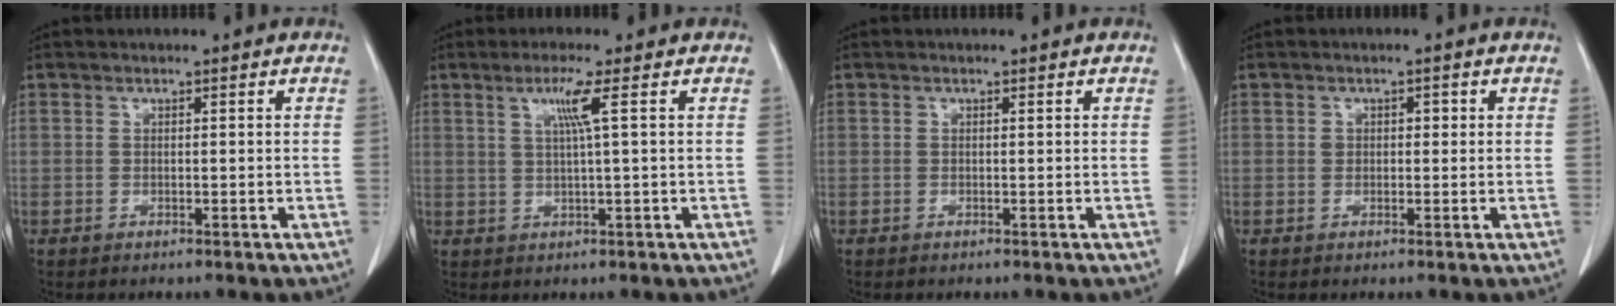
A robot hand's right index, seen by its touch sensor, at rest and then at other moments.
{"total": 3.9, "force": [1.4, -0.9, 3.5], "torque": [-0.073, 0.000, 0.028]}
{"total": 0.0}
{"total": 1.4, "force": [0.3, 1.1, 0.9], "torque": [-0.011, 0.011, 0.008]}